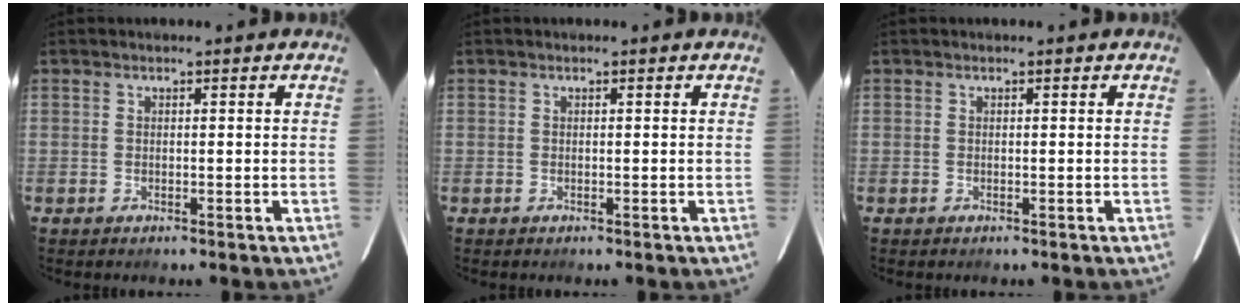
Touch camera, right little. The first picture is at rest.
{"total": 0.0}
{"total": 0.0}